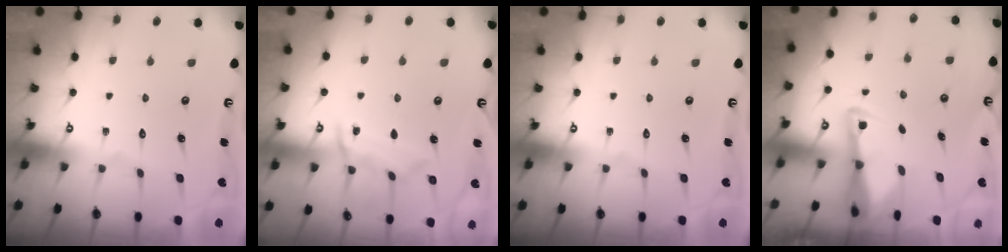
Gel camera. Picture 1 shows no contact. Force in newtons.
{"total": 10.0, "press": 9.9, "slide": 0.9}
{"total": 0.0}
{"total": 2.7, "press": 2.6, "slide": 0.6}